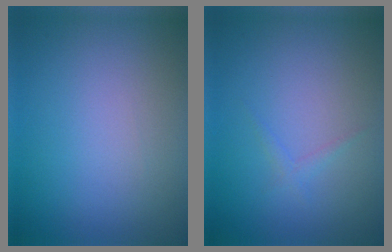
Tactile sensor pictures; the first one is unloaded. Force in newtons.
{"total": 0.7, "press": 0.7, "slide": 0.0}